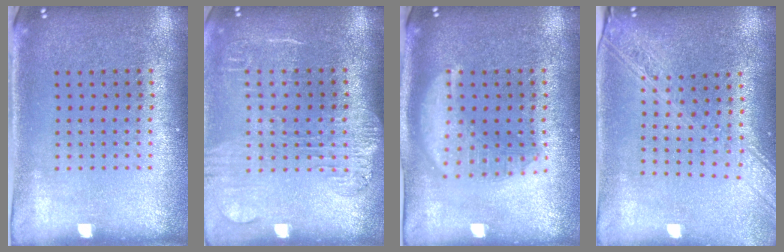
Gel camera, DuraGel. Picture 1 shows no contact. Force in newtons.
{"total": 1.8, "press": 1.5, "slide": 1.0}
{"total": 2.8, "press": 2.7, "slide": 0.4}
{"total": 2.3, "press": 1.9, "slide": 1.3}